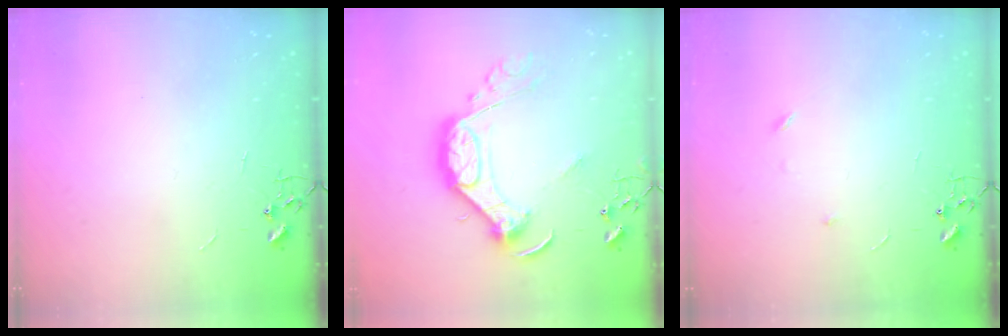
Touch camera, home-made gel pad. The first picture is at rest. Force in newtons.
{"total": 15.8, "press": 15.8, "slide": 0.6}
{"total": 3.5, "press": 3.4, "slide": 0.7}